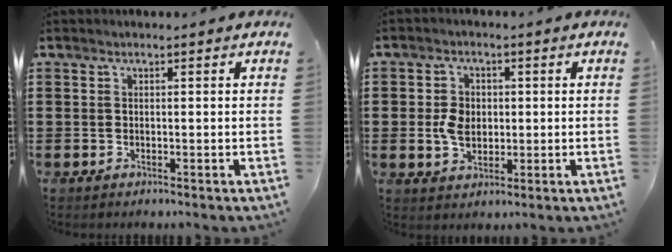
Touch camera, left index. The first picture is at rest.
{"total": 4.4, "force": [0.0, 3.2, 3.1], "torque": [-0.072, 0.008, -0.004]}